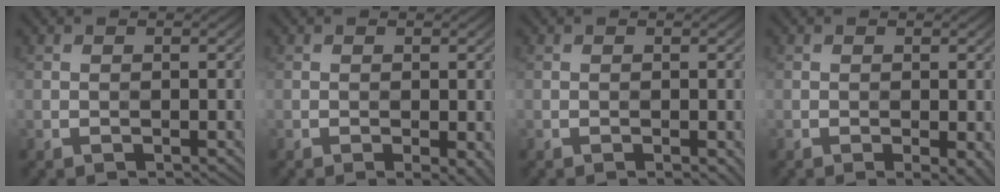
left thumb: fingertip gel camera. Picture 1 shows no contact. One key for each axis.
{"total": 2.0, "fx": -0.6, "fy": 0.5, "fz": 1.9, "tx": -0.028, "ty": -0.005, "tz": -0.006}
{"total": 0.9, "fx": -0.2, "fy": 0.1, "fz": 0.8, "tx": -0.015, "ty": -0.003, "tz": -0.003}
{"total": 2.1, "fx": -0.6, "fy": 0.4, "fz": 1.9, "tx": -0.028, "ty": -0.006, "tz": -0.006}